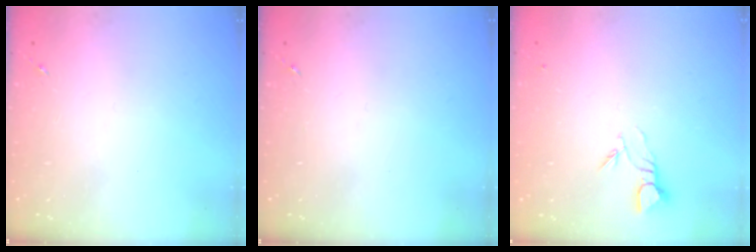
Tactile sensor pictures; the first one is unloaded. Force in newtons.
{"total": 0.0}
{"total": 3.4, "press": 3.4, "slide": 0.2}